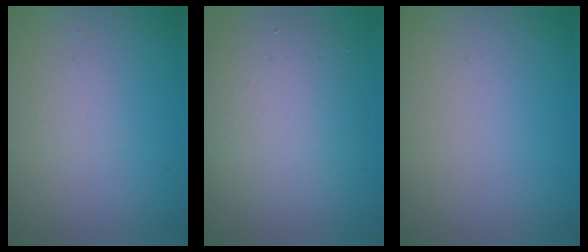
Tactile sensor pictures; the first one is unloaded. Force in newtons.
{"total": 4.8, "press": 4.7, "slide": 0.3}
{"total": 0.0}